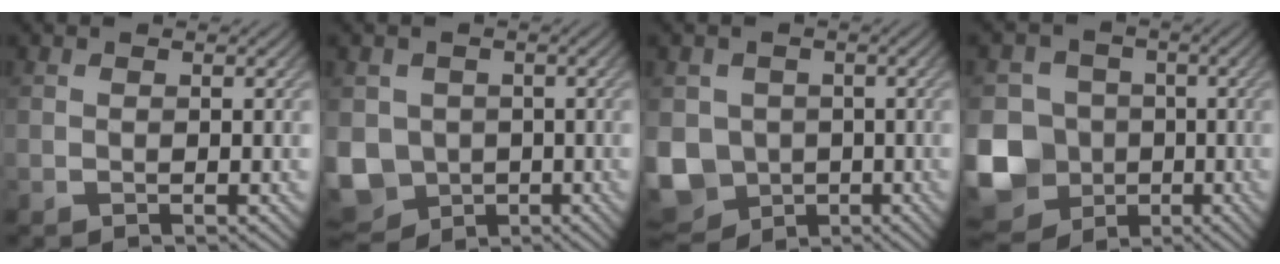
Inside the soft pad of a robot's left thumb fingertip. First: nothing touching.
{"total": 7.7, "force": [-1.4, 6.9, 3.2], "torque": [-0.097, -0.029, -0.034]}
{"total": 8.7, "force": [-1.6, 7.7, 3.7], "torque": [-0.112, -0.032, -0.038]}
{"total": 14.7, "force": [-4.3, 13.2, 4.9], "torque": [-0.165, -0.037, -0.094]}